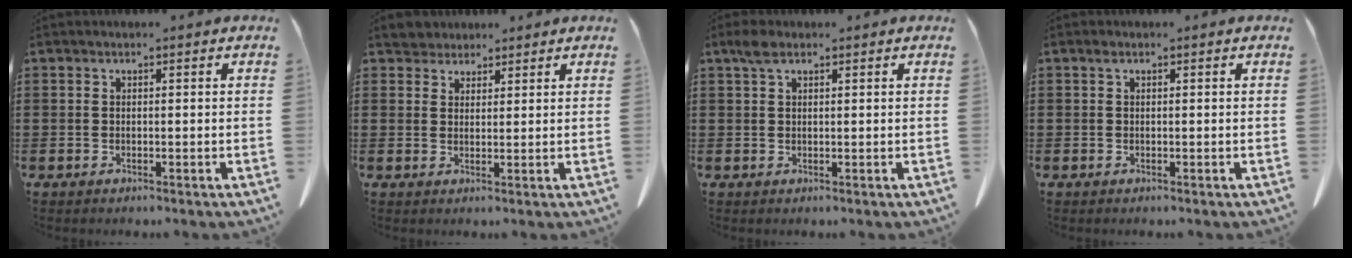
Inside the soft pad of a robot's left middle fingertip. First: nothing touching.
{"total": 3.1, "force": [2.9, 1.1, 0.0], "torque": [-0.011, -0.002, 0.057]}
{"total": 2.3, "force": [1.2, 1.0, 1.7], "torque": [-0.038, 0.004, 0.022]}
{"total": 0.5, "force": [0.3, 0.2, 0.3], "torque": [-0.009, 0.001, 0.006]}